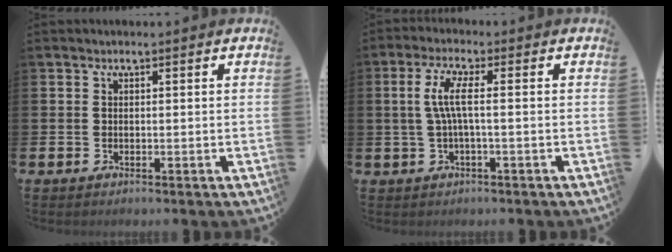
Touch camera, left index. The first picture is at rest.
{"total": 4.4, "force": [0.3, 0.7, 4.4], "torque": [-0.093, 0.003, 0.001]}